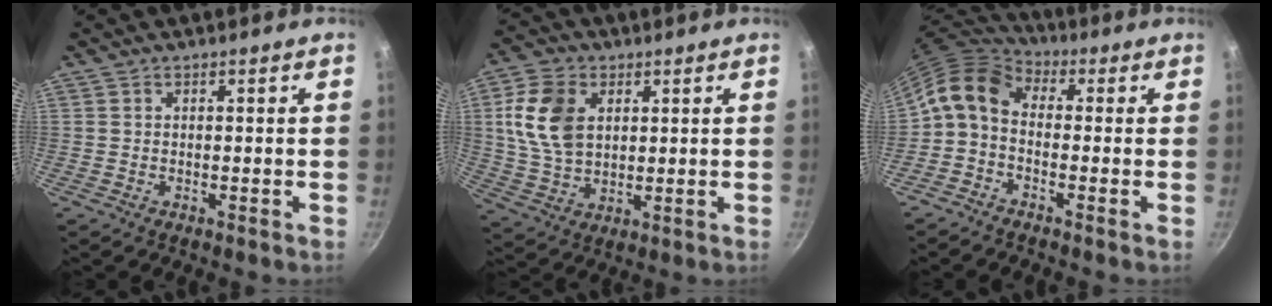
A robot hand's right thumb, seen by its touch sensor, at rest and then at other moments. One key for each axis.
{"total": 12.7, "fx": 3.1, "fy": 8.7, "fz": 8.7, "tx": -0.154, "ty": -0.008, "tz": 0.063}
{"total": 9.1, "fx": -0.8, "fy": 6.4, "fz": 6.5, "tx": -0.128, "ty": 0.041, "tz": -0.038}